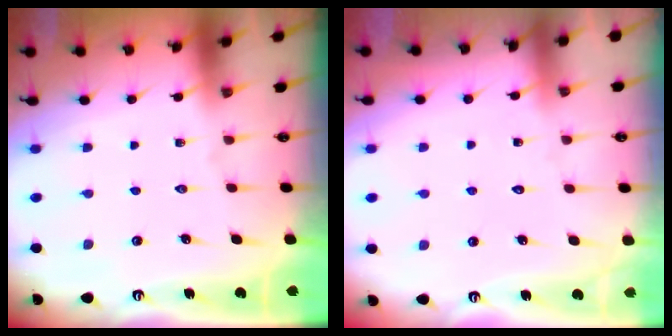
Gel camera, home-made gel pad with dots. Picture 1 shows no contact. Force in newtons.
{"total": 3.7, "press": 3.7, "slide": 0.3}